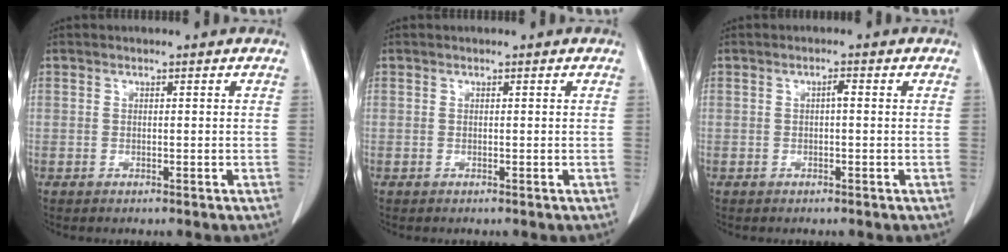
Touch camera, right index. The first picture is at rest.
{"total": 0.0}
{"total": 1.0, "force": [0.0, 0.2, 1.0], "torque": [-0.017, 0.003, 0.000]}